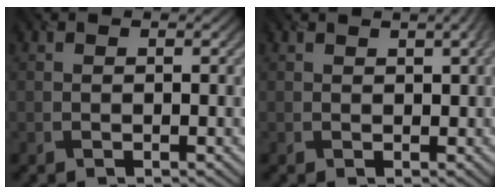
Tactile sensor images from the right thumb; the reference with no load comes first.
{"total": 1.7, "force": [1.0, 0.6, 1.3], "torque": [-0.018, 0.002, 0.019]}